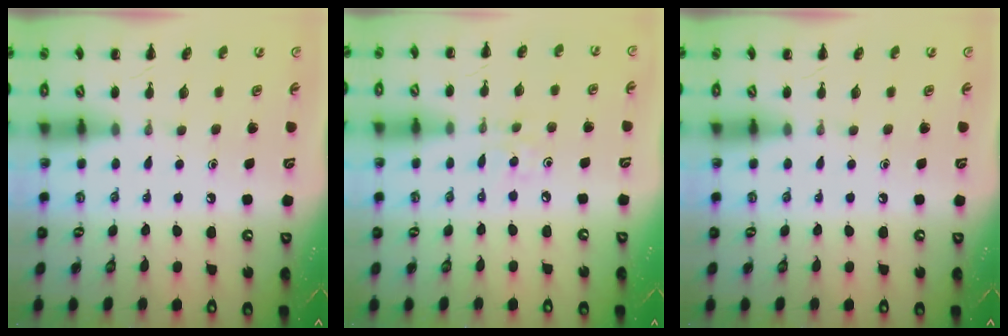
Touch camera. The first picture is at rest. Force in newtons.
{"total": 2.1, "press": 2.1, "slide": 0.6}
{"total": 0.0}